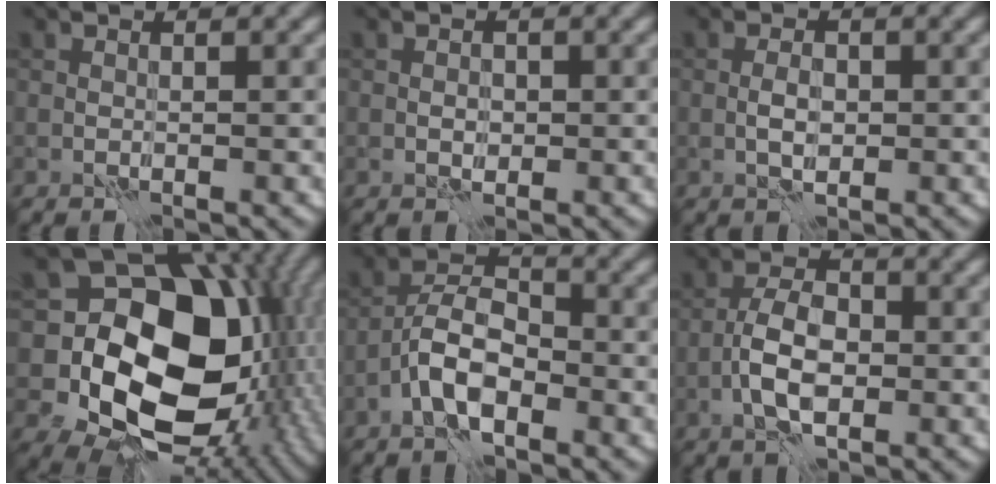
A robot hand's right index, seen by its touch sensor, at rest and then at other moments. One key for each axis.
{"total": 1.2, "fx": -0.3, "fy": 1.0, "fz": 0.7, "tx": -0.009, "ty": -0.002, "tz": -0.005}
{"total": 1.8, "fx": -0.4, "fy": 1.0, "fz": 1.4, "tx": -0.024, "ty": 0.000, "tz": -0.008}
{"total": 18.1, "fx": -1.1, "fy": 14.1, "fz": 11.4, "tx": -0.159, "ty": -0.020, "tz": -0.012}
{"total": 5.0, "fx": -2.8, "fy": 2.3, "fz": 3.5, "tx": -0.056, "ty": 0.010, "tz": -0.057}
{"total": 4.7, "fx": -1.6, "fy": 2.4, "fz": 3.7, "tx": -0.068, "ty": 0.004, "tz": -0.033}